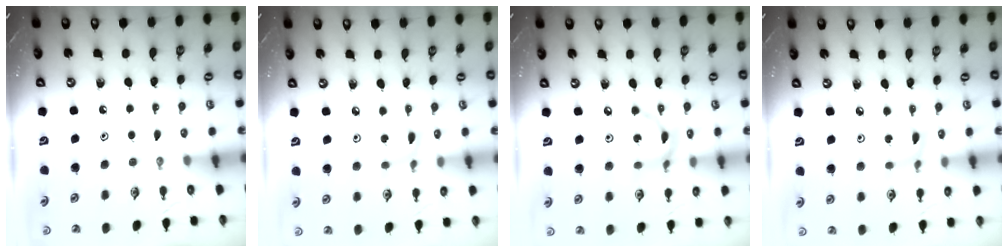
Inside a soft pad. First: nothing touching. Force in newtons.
{"total": 3.8, "press": 3.8, "slide": 0.6}
{"total": 7.9, "press": 7.9, "slide": 0.4}
{"total": 2.9, "press": 2.9, "slide": 0.2}